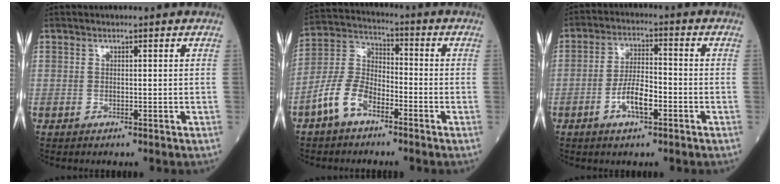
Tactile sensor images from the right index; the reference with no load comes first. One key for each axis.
{"total": 8.6, "fx": -4.9, "fy": 4.4, "fz": 5.4, "tx": -0.129, "ty": 0.016, "tz": -0.105}
{"total": 6.1, "fx": -2.5, "fy": 1.9, "fz": 5.2, "tx": -0.104, "ty": 0.006, "tz": -0.046}